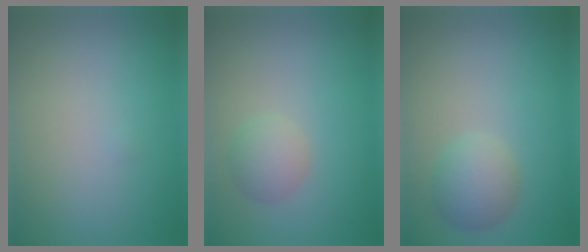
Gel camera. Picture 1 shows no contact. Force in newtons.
{"total": 2.1, "press": 2.1, "slide": 0.1}
{"total": 2.9, "press": 2.9, "slide": 0.0}